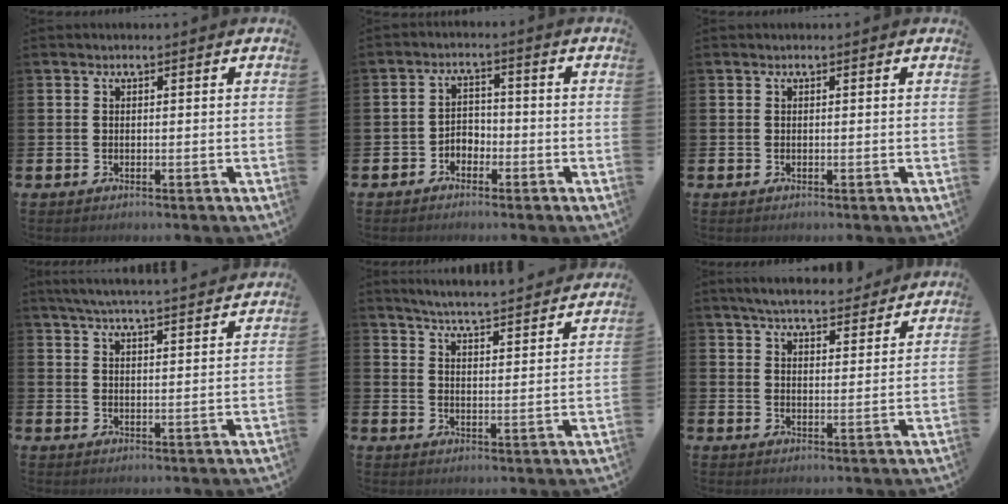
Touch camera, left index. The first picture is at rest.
{"total": 2.5, "force": [-2.0, 1.5, 0.4], "torque": [-0.018, 0.008, -0.045]}
{"total": 0.0}
{"total": 5.5, "force": [5.3, -0.3, 1.2], "torque": [-0.045, -0.026, 0.095]}
{"total": 5.5, "force": [5.4, -0.2, 0.9], "torque": [-0.033, -0.046, 0.092]}
{"total": 5.6, "force": [5.4, 1.0, 1.2], "torque": [-0.031, -0.029, 0.095]}